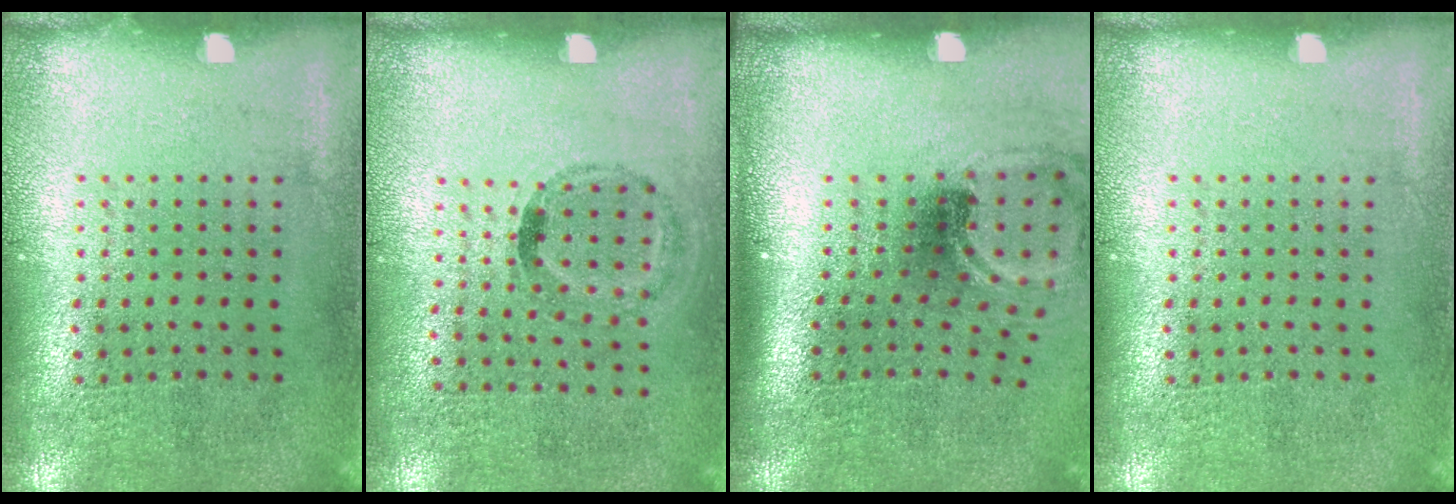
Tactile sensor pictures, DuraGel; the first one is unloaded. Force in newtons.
{"total": 1.1, "press": 0.7, "slide": 0.9}
{"total": 1.8, "press": 1.2, "slide": 1.4}
{"total": 0.0}